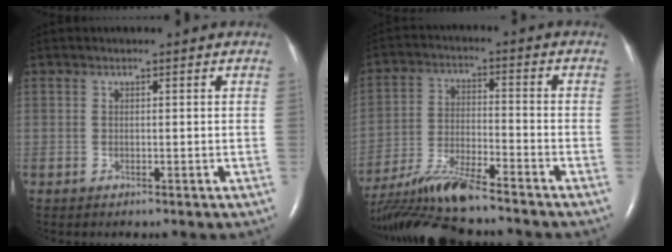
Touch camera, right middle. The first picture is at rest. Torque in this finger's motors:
{"motor_torque": [1.05, -1.09, 0.14, 0.05]}